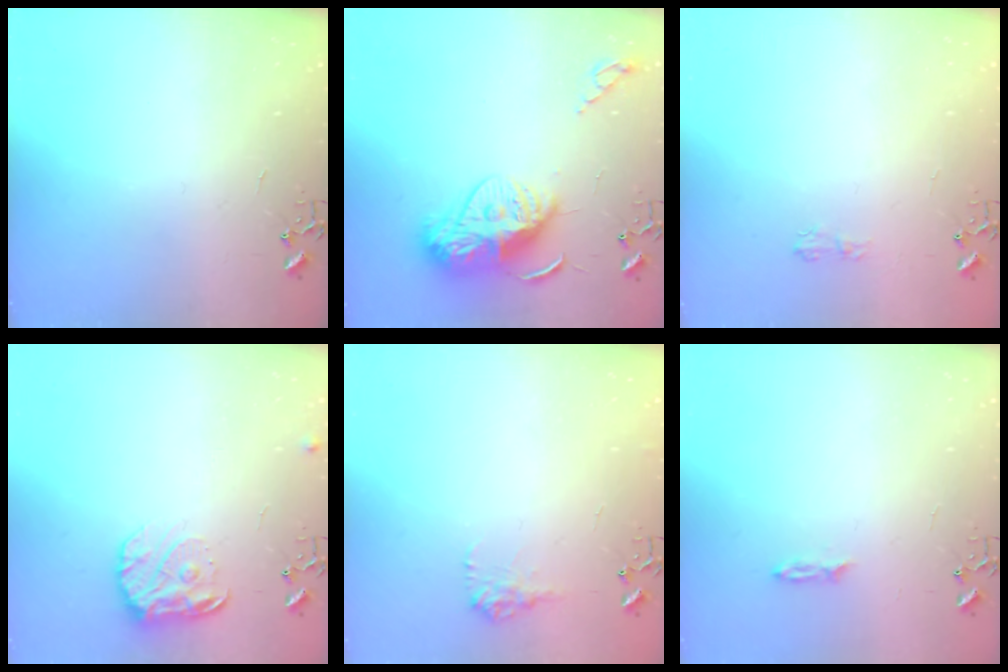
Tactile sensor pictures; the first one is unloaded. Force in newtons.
{"total": 16.0, "press": 16.0, "slide": 0.9}
{"total": 5.0, "press": 5.0, "slide": 0.6}
{"total": 12.7, "press": 12.6, "slide": 0.7}
{"total": 8.9, "press": 8.9, "slide": 0.3}
{"total": 3.2, "press": 3.2, "slide": 0.4}